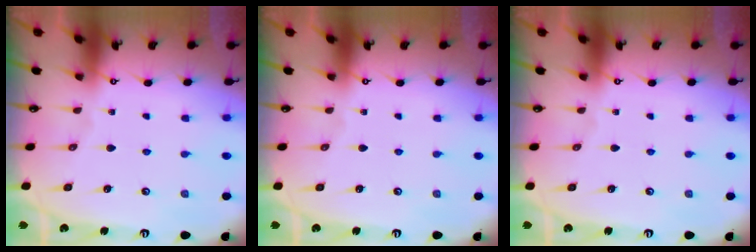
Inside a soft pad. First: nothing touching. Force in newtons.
{"total": 0.0}
{"total": 0.0}